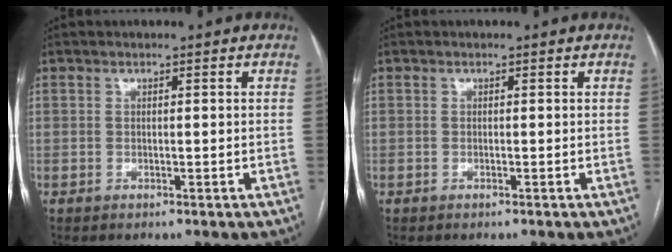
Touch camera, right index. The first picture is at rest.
{"total": 0.0}